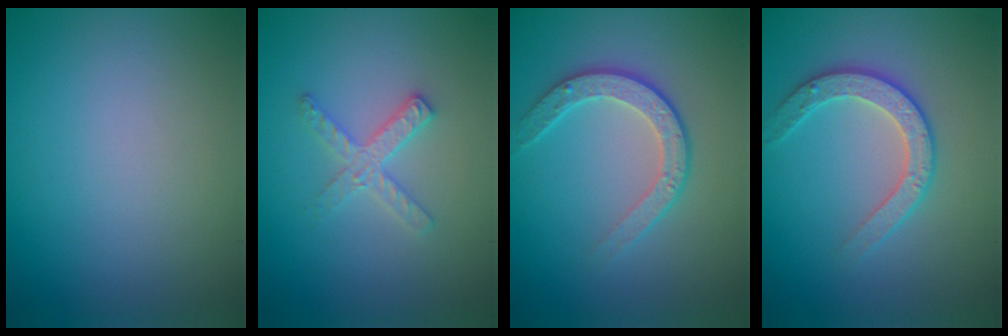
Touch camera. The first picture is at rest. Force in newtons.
{"total": 2.2, "press": 2.2, "slide": 0.3}
{"total": 3.5, "press": 2.9, "slide": 1.9}
{"total": 2.9, "press": 2.8, "slide": 0.8}